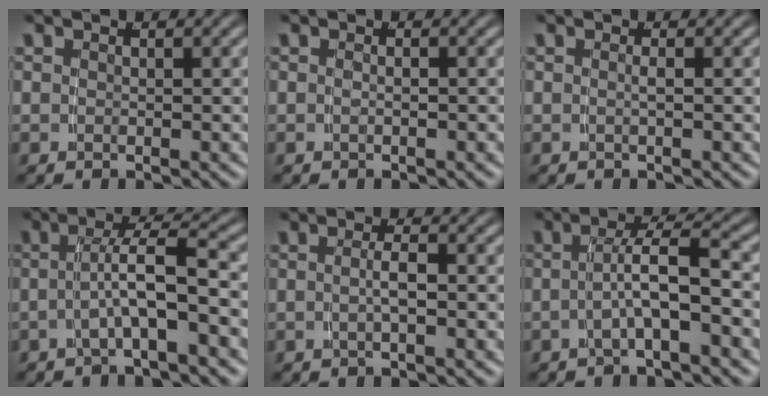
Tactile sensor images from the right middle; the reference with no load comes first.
{"total": 0.6, "force": [-0.4, -0.5, 0.2], "torque": [-0.003, -0.001, -0.003]}
{"total": 0.8, "force": [-0.3, -0.5, 0.4], "torque": [-0.013, -0.004, -0.002]}
{"total": 4.0, "force": [-1.8, 0.2, 3.5], "torque": [-0.057, 0.009, -0.030]}
{"total": 1.8, "force": [-0.7, -0.3, 1.6], "torque": [-0.027, -0.003, -0.007]}
{"total": 3.8, "force": [-1.8, 0.2, 3.4], "torque": [-0.054, 0.009, -0.030]}